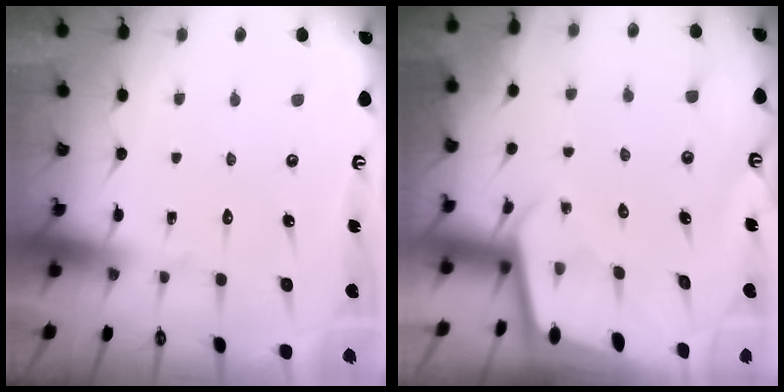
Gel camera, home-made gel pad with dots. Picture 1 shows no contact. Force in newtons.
{"total": 1.8, "press": 1.8, "slide": 0.1}